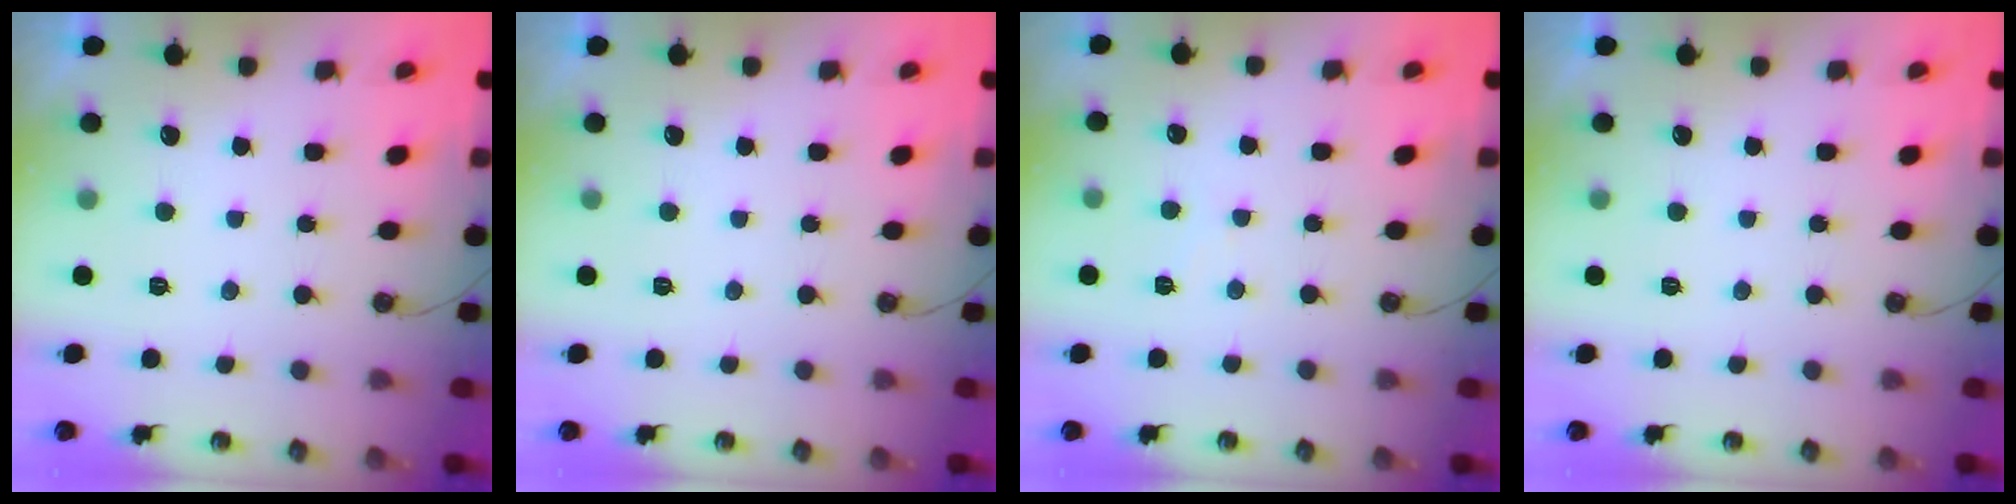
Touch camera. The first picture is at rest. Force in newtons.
{"total": 0.0}
{"total": 3.7, "press": 3.7, "slide": 0.6}
{"total": 0.0}